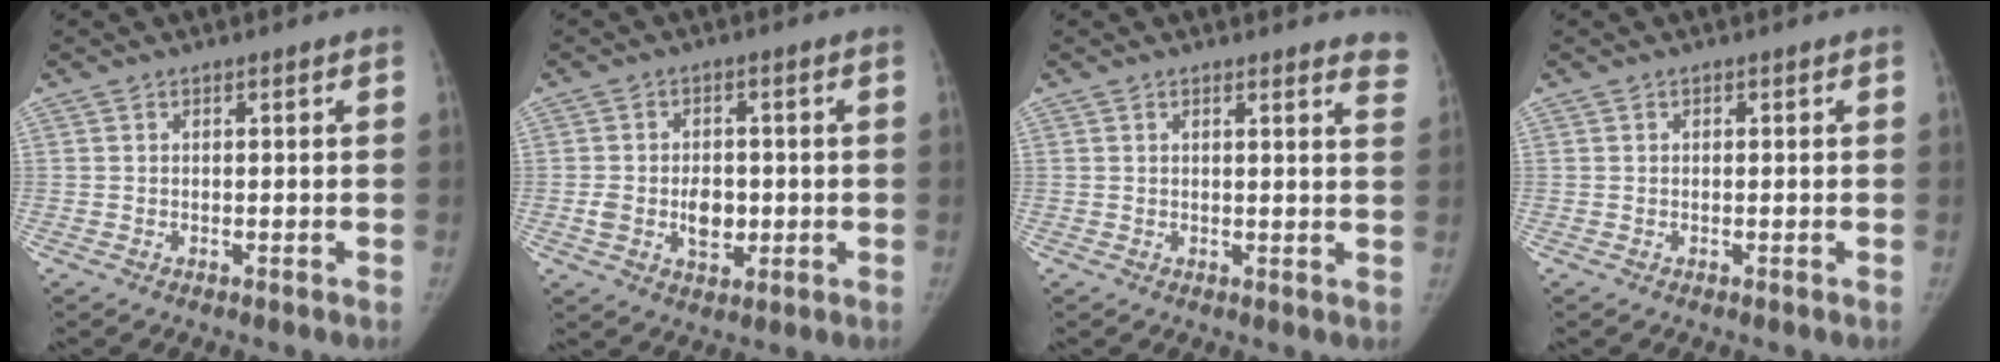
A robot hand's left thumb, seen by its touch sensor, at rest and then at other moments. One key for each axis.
{"total": 6.2, "fx": -0.8, "fy": 4.2, "fz": 4.5, "tx": -0.057, "ty": -0.001, "tz": -0.007}
{"total": 5.9, "fx": 5.5, "fy": 0.8, "fz": 2.2, "tx": -0.002, "ty": -0.026, "tz": 0.034}
{"total": 0.0}